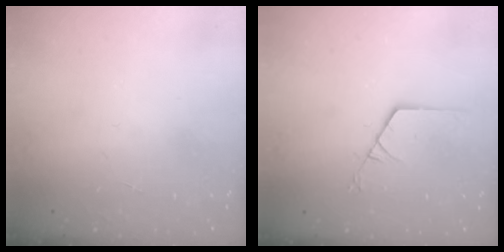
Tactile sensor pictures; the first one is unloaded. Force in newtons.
{"total": 1.8, "press": 1.7, "slide": 0.3}